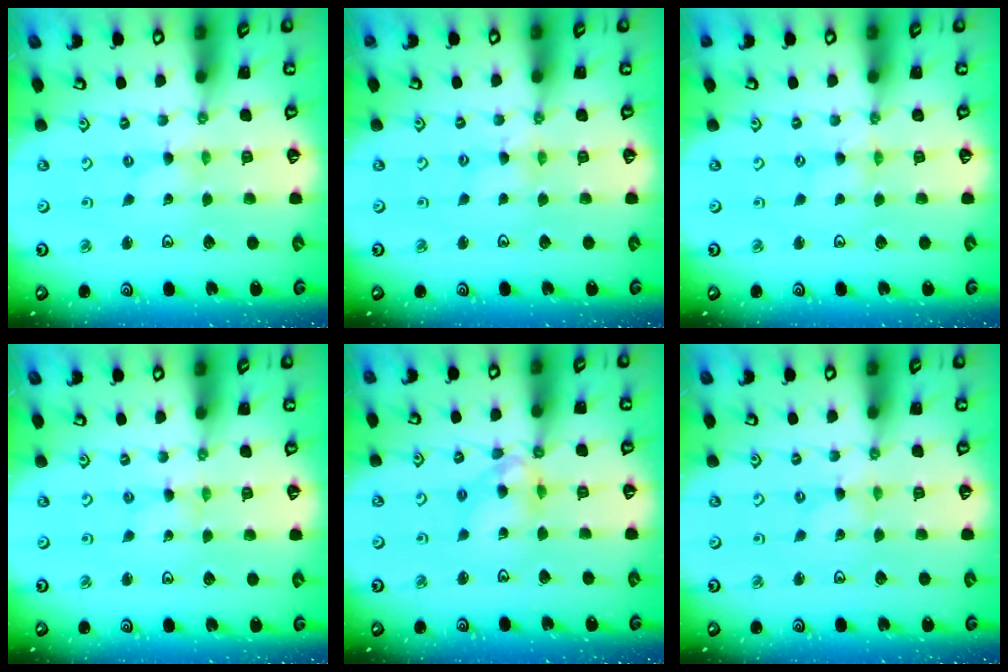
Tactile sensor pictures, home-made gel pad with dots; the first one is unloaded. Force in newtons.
{"total": 2.2, "press": 2.2, "slide": 0.3}
{"total": 0.0}
{"total": 0.9, "press": 0.8, "slide": 0.1}
{"total": 10.2, "press": 10.2, "slide": 1.0}
{"total": 0.0}